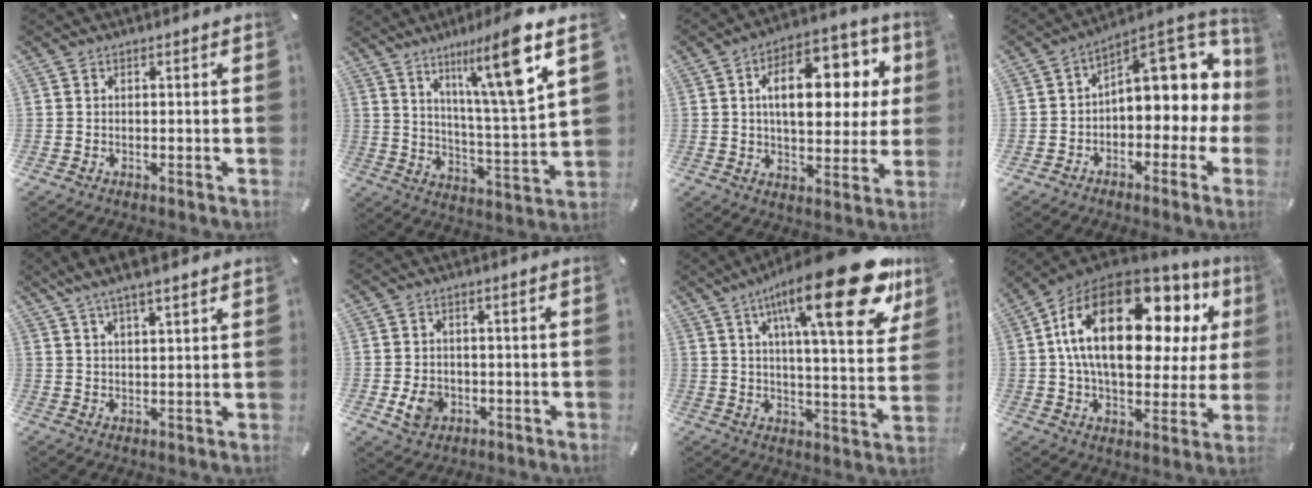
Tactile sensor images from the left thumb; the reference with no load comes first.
{"total": 16.6, "force": [9.7, 2.4, 13.2], "torque": [-0.212, -0.049, 0.144]}
{"total": 17.3, "force": [5.0, 9.8, 13.3], "torque": [-0.193, -0.012, 0.081]}
{"total": 12.0, "force": [4.4, 7.1, 8.6], "torque": [-0.106, -0.040, 0.075]}
{"total": 6.1, "force": [4.9, 1.0, 3.4], "torque": [-0.077, -0.014, 0.089]}
{"total": 5.6, "force": [-1.3, 4.8, 2.7], "torque": [-0.050, -0.003, -0.024]}
{"total": 27.0, "force": [13.9, 6.9, 22.0], "torque": [-0.335, -0.075, 0.213]}
{"total": 25.3, "force": [8.9, 13.2, 19.7], "torque": [-0.355, -0.044, 0.143]}